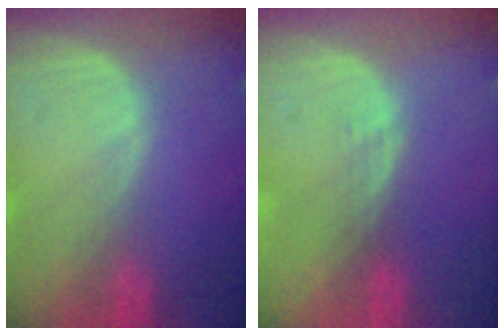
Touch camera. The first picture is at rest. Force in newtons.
{"total": 1.1, "press": 0.9, "slide": 0.7}